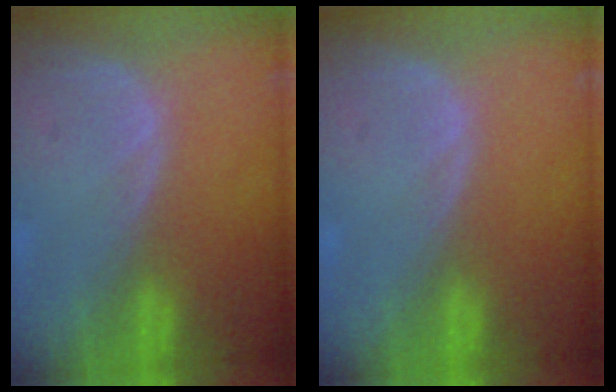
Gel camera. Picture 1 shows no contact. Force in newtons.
{"total": 0.0}